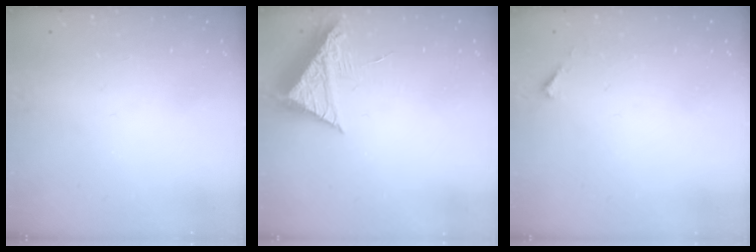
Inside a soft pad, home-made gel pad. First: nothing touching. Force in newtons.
{"total": 9.4, "press": 9.4, "slide": 0.5}
{"total": 2.1, "press": 2.1, "slide": 0.2}